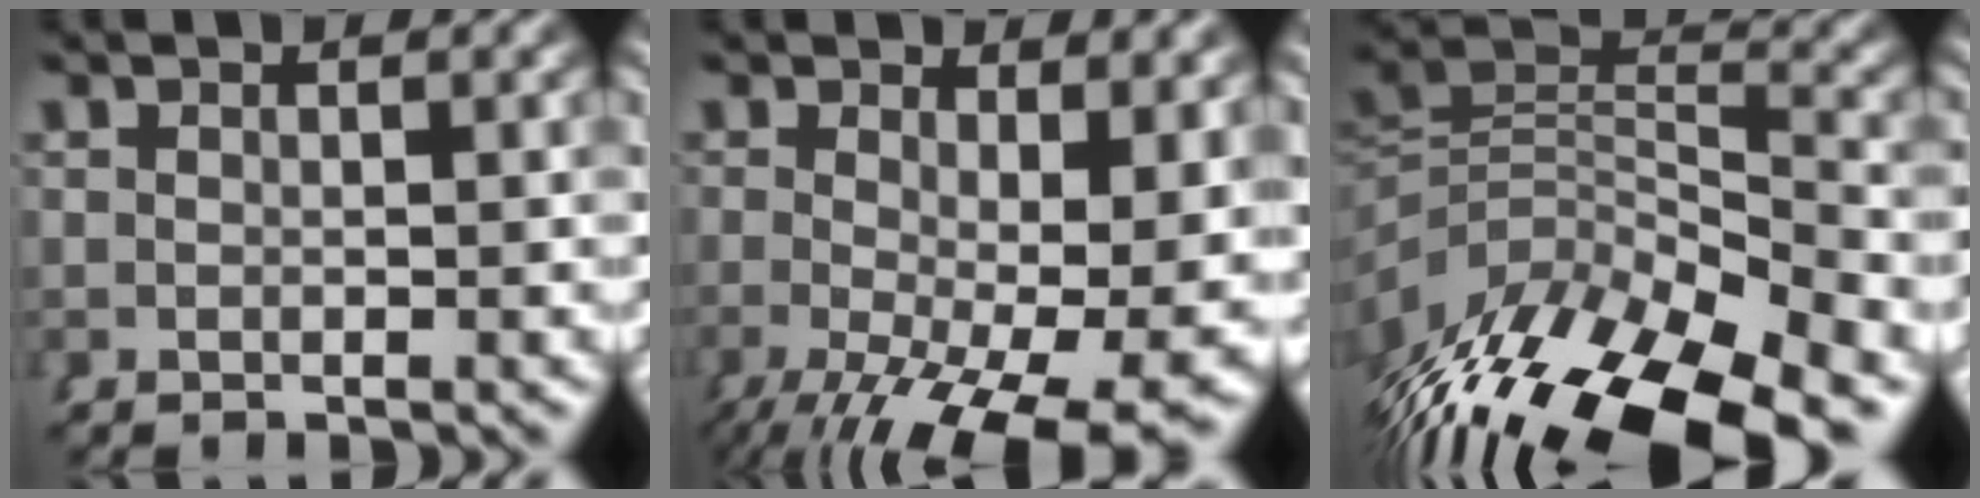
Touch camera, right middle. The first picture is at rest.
{"total": 11.1, "force": [-4.4, 4.7, 9.0], "torque": [-0.142, -0.072, -0.028]}
{"total": 11.3, "force": [-3.8, 7.1, 7.9], "torque": [-0.140, -0.033, -0.046]}